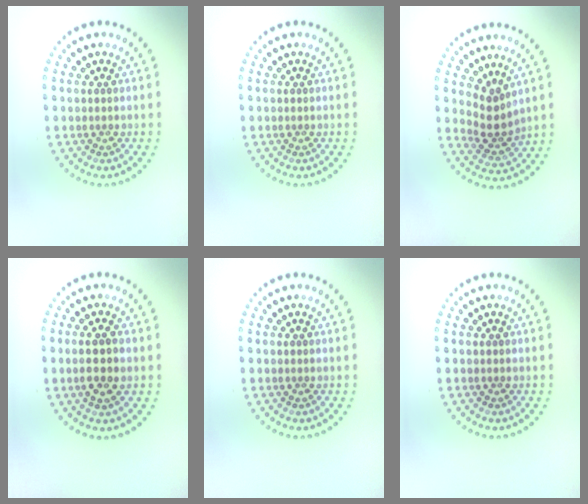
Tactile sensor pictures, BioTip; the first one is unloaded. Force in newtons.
{"total": 0.0}
{"total": 2.8, "press": 2.0, "slide": 2.0}
{"total": 2.7, "press": 2.6, "slide": 0.7}
{"total": 0.0}
{"total": 0.0}